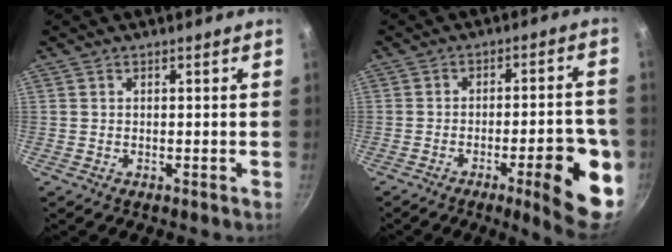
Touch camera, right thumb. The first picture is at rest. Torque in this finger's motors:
{"motor_torque": [0.02, 0.82, 1.19, -1.19, 0.11]}